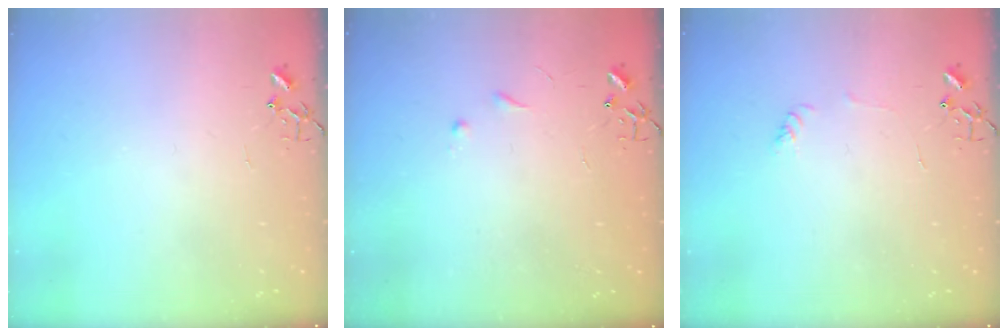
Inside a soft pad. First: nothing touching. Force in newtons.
{"total": 5.3, "press": 5.2, "slide": 0.7}
{"total": 3.7, "press": 3.7, "slide": 0.5}